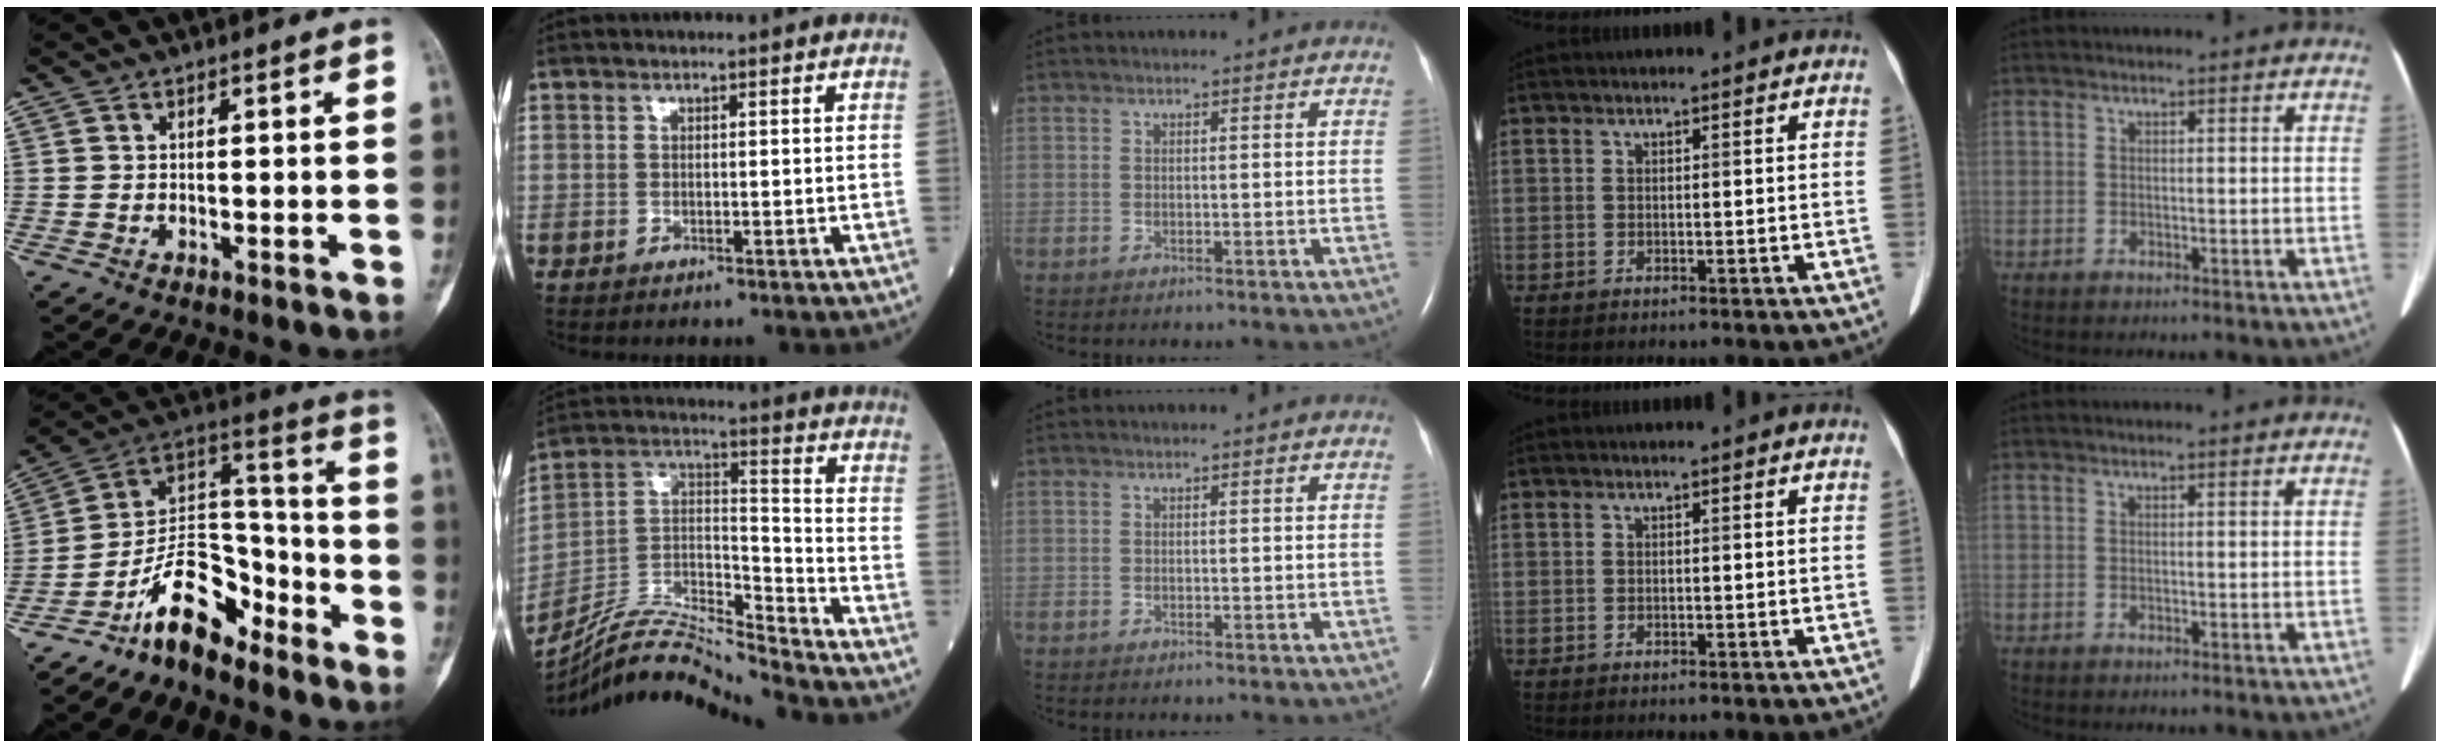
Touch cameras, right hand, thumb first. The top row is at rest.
{"thumb": {"total": 14.2, "force": [-9.8, 6.8, 7.8], "torque": [-0.107, 0.102, -0.182]}, "index": {"total": 16.6, "force": [-16.1, -0.7, 4.2], "torque": [-0.077, 0.035, -0.290]}}